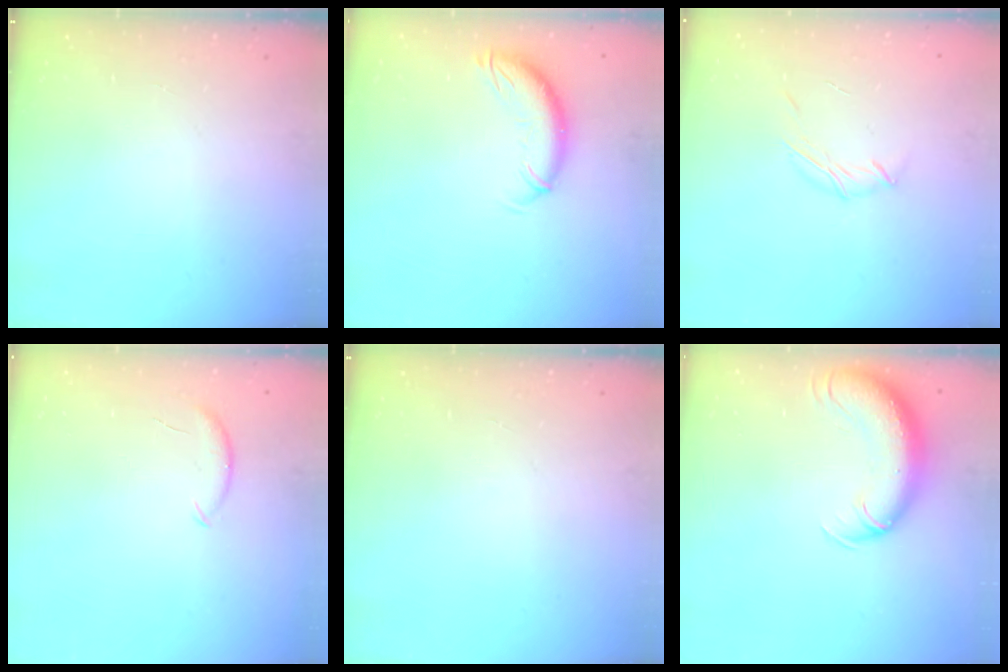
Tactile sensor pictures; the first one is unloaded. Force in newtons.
{"total": 10.9, "press": 10.9, "slide": 0.9}
{"total": 6.5, "press": 6.5, "slide": 0.9}
{"total": 6.1, "press": 6.1, "slide": 0.6}
{"total": 0.0}
{"total": 12.5, "press": 12.1, "slide": 3.1}